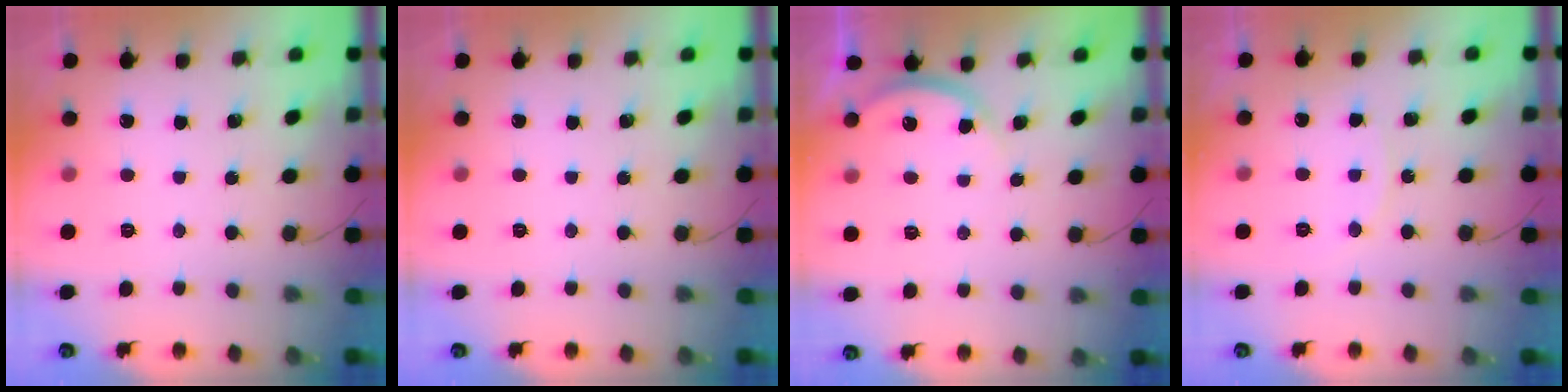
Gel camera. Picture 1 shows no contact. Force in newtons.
{"total": 0.0}
{"total": 3.0, "press": 2.9, "slide": 0.4}
{"total": 5.8, "press": 5.7, "slide": 0.6}